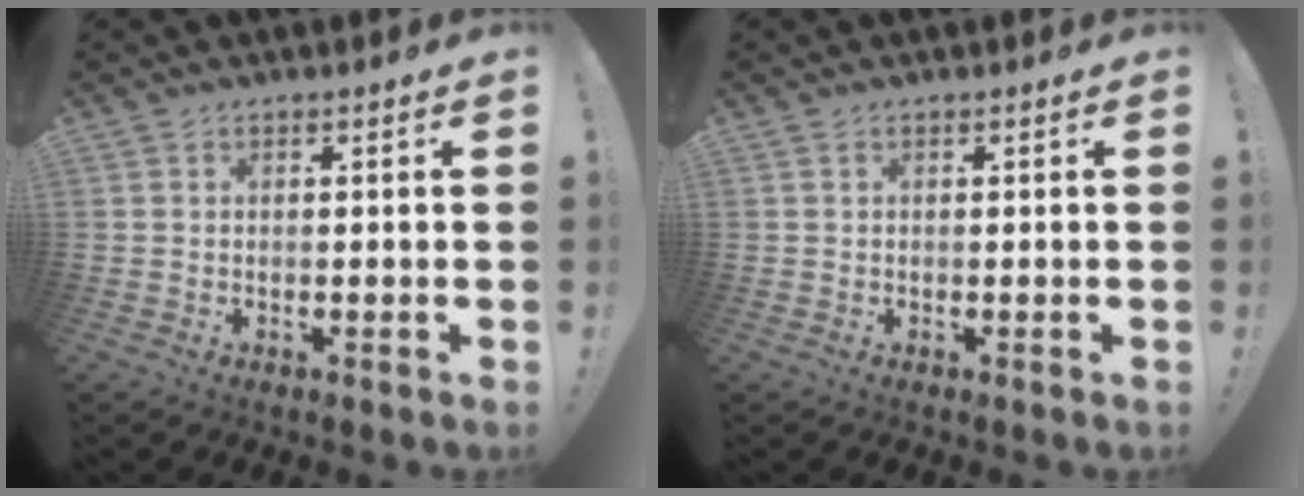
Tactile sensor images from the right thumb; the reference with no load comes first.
{"total": 0.0}